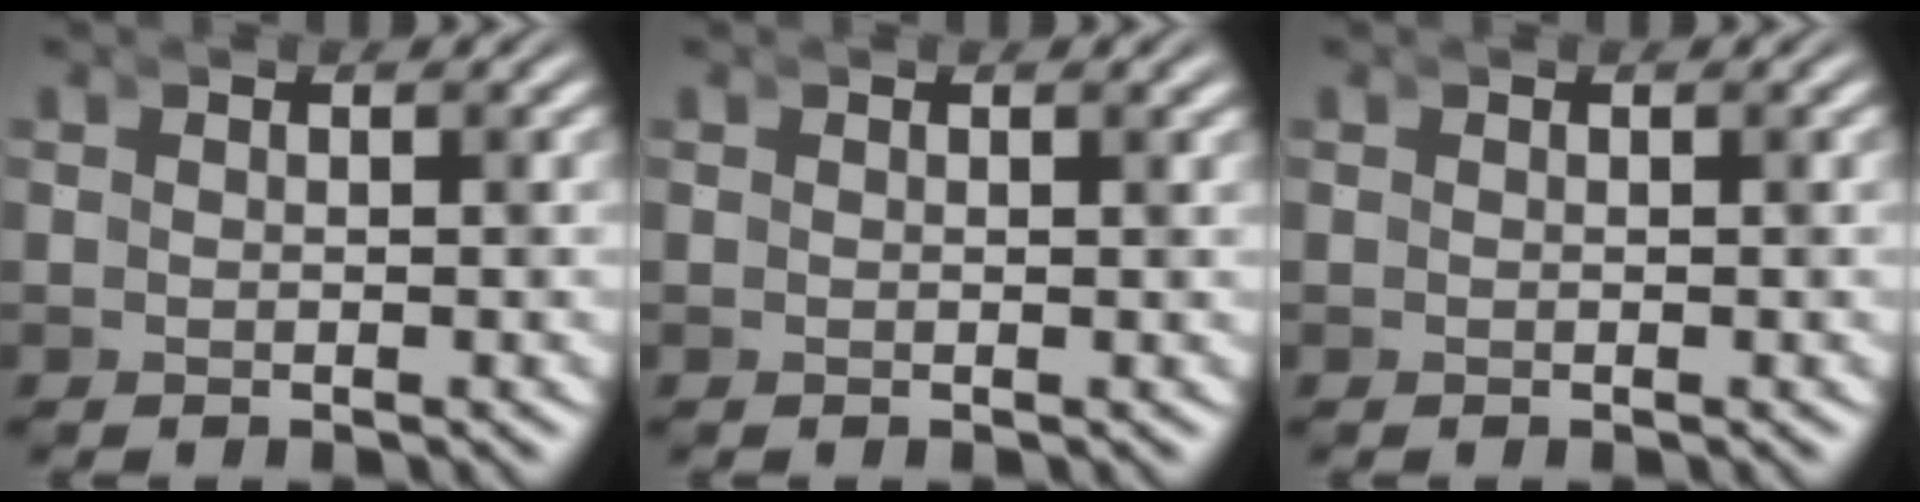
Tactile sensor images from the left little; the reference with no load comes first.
{"total": 0.0}
{"total": 0.0}